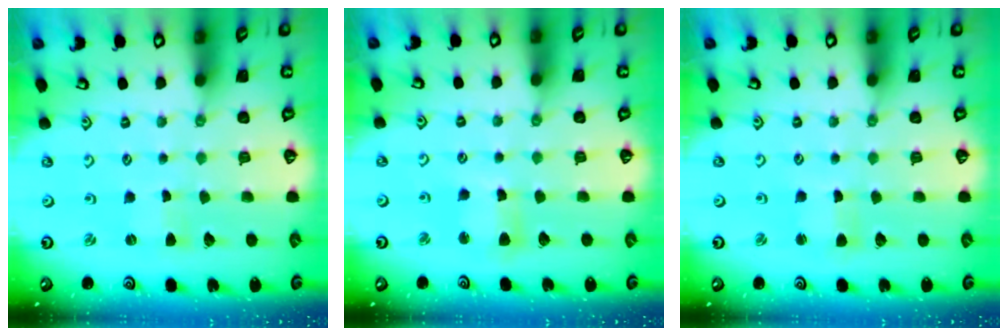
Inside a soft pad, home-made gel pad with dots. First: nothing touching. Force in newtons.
{"total": 6.2, "press": 6.1, "slide": 0.9}
{"total": 1.5, "press": 1.5, "slide": 0.2}